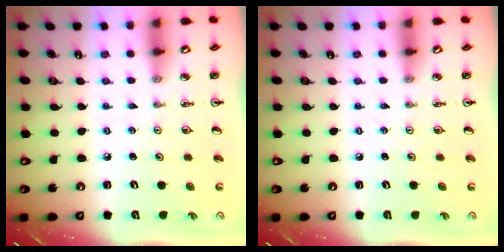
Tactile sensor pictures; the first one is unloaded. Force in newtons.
{"total": 0.0}